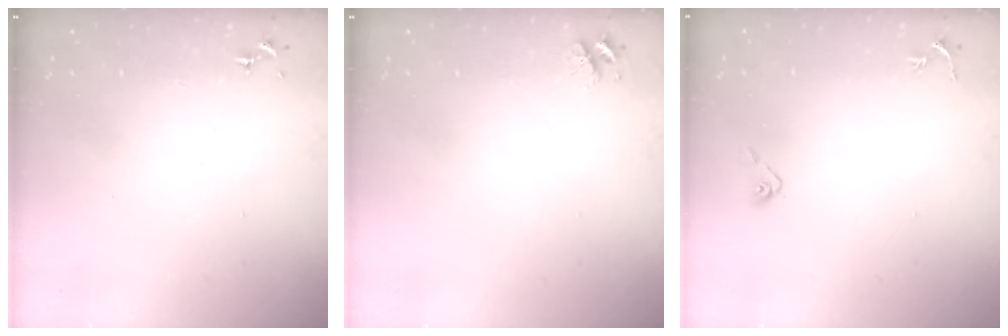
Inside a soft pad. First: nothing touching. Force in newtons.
{"total": 4.7, "press": 4.7, "slide": 0.7}
{"total": 4.1, "press": 3.7, "slide": 1.7}